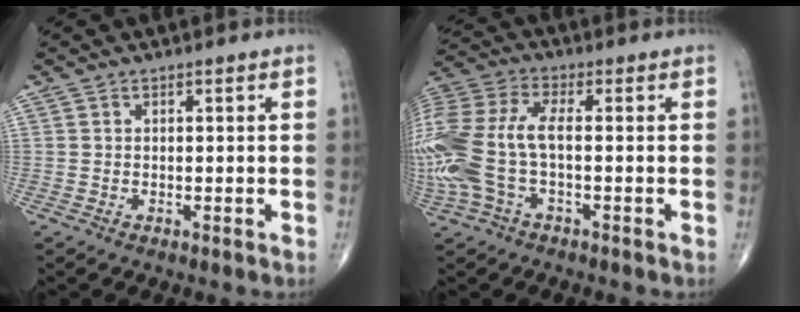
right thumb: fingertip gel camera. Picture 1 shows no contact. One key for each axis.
{"total": 17.2, "fx": -2.4, "fy": 8.1, "fz": 15.0, "tx": -0.377, "ty": 0.020, "tz": -0.045}